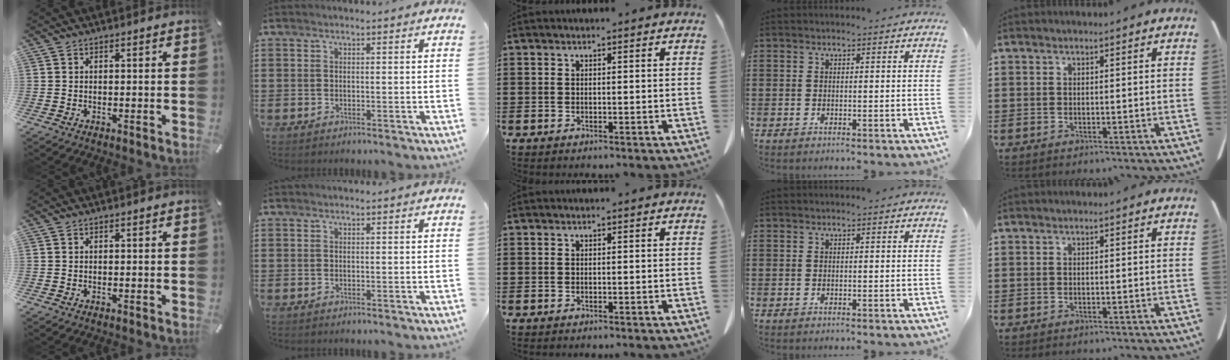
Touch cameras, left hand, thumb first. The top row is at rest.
{}